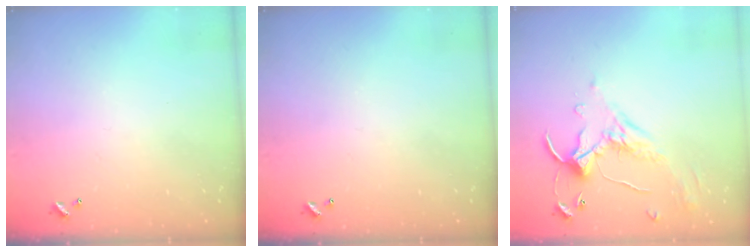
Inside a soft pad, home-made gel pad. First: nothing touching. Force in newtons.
{"total": 0.0}
{"total": 1.1, "press": 0.4, "slide": 1.0}